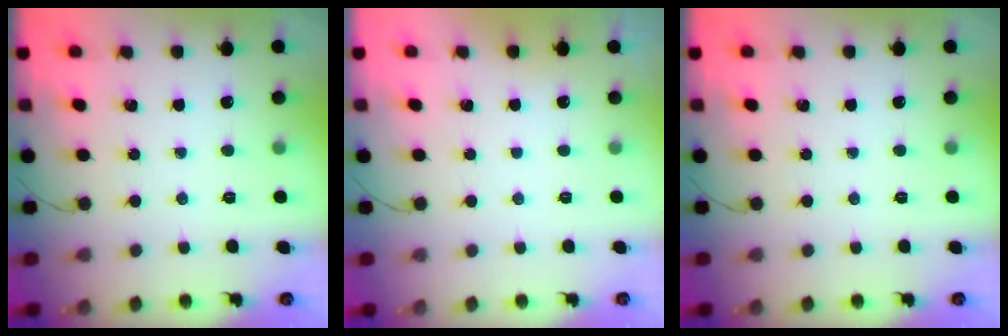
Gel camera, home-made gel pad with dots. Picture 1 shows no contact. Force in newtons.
{"total": 2.8, "press": 2.8, "slide": 0.1}
{"total": 0.0}